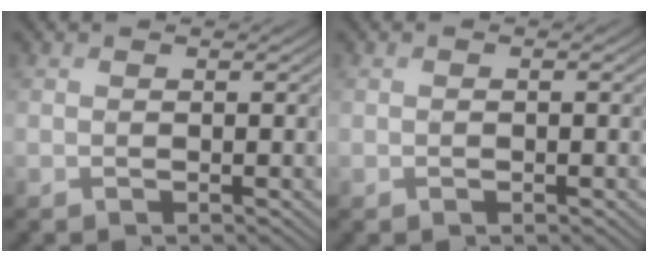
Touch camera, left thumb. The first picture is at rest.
{"total": 0.5, "force": [-0.2, 0.3, 0.4], "torque": [-0.005, 0.001, -0.001]}